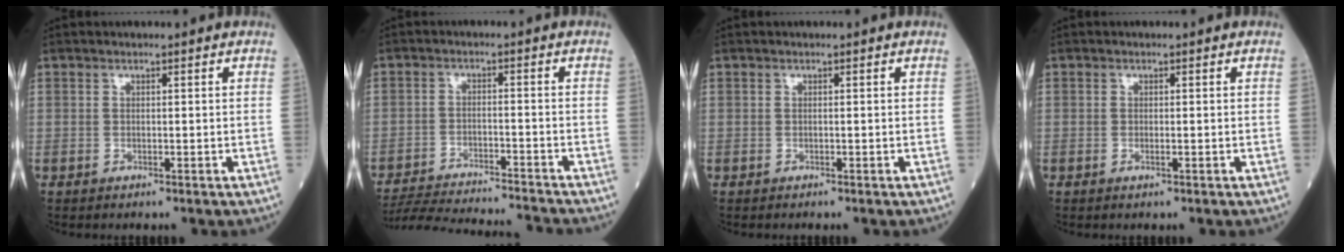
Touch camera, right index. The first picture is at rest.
{"total": 17.3, "force": [-16.5, 0.0, 5.3], "torque": [-0.097, -0.023, -0.248]}
{"total": 0.0}
{"total": 0.7, "force": [-0.2, 0.1, 0.7], "torque": [-0.013, -0.002, -0.002]}